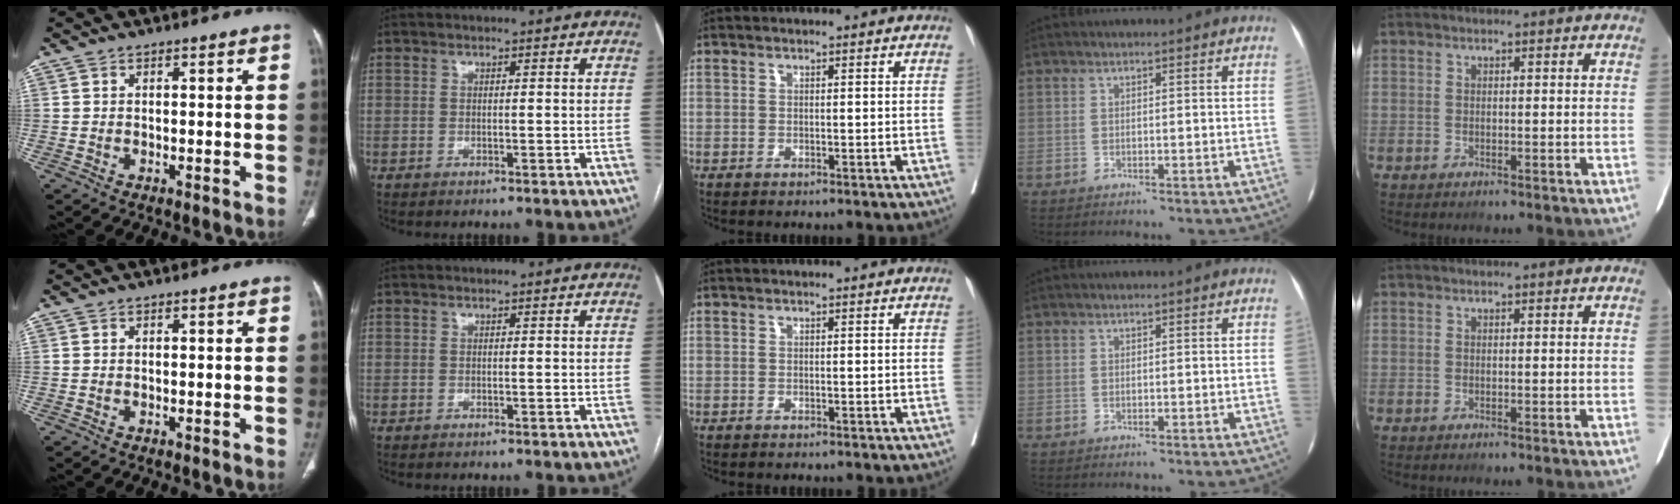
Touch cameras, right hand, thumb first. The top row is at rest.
{}